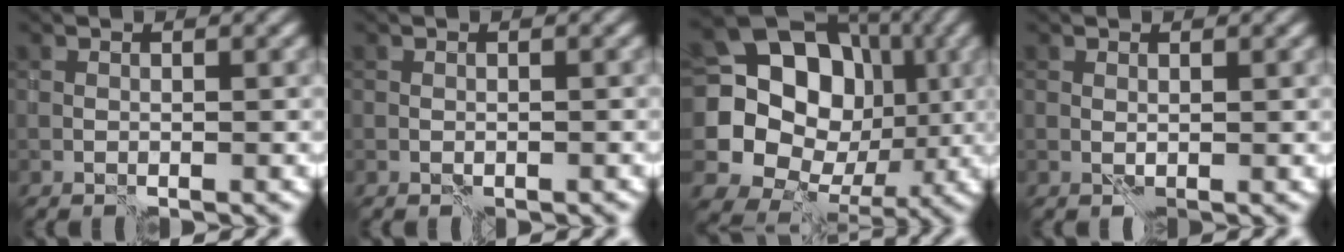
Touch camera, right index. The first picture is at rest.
{"total": 0.6, "force": [-0.3, 0.5, 0.1], "torque": [0.002, -0.006, -0.003]}
{"total": 15.0, "force": [0.9, 13.0, 7.4], "torque": [-0.140, 0.008, -0.001]}
{"total": 0.6, "force": [0.6, -0.1, 0.1], "torque": [0.002, 0.003, 0.012]}